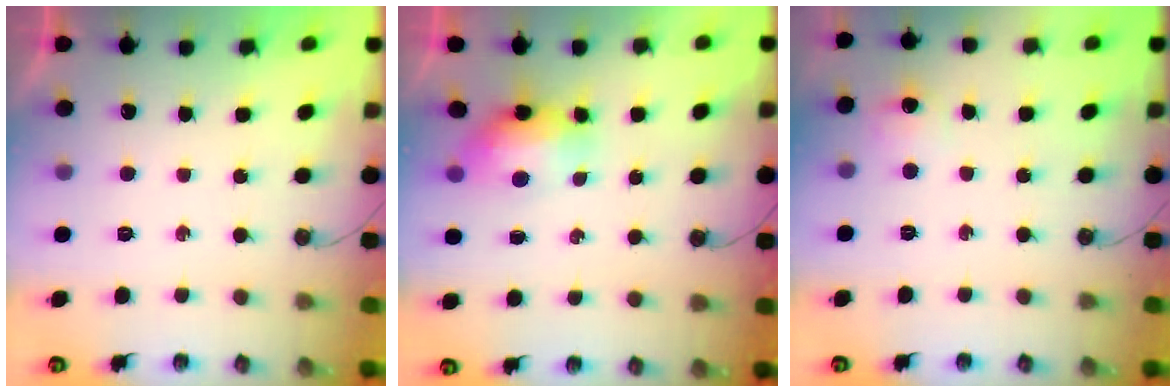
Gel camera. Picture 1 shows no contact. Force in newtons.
{"total": 7.5, "press": 7.4, "slide": 1.1}
{"total": 6.8, "press": 6.8, "slide": 0.8}